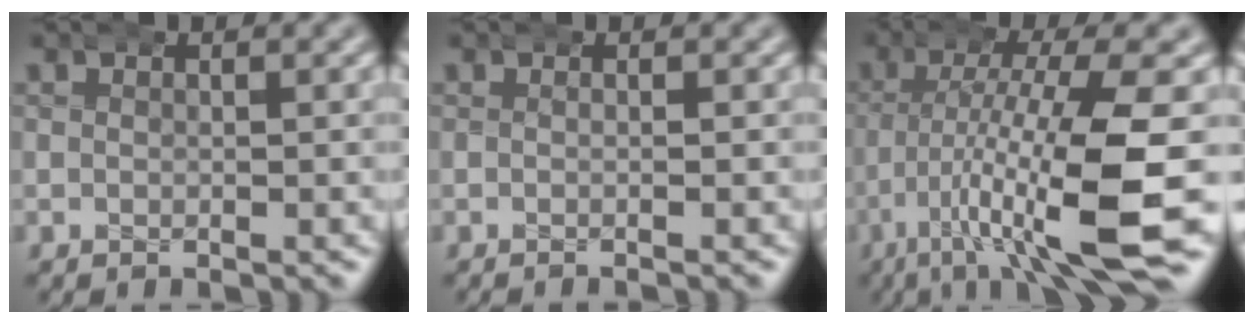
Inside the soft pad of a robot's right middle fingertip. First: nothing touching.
{"total": 0.9, "force": [-0.7, -0.5, -0.2], "torque": [0.000, 0.001, -0.013]}
{"total": 9.0, "force": [-2.8, 1.2, 8.4], "torque": [-0.139, -0.012, -0.036]}